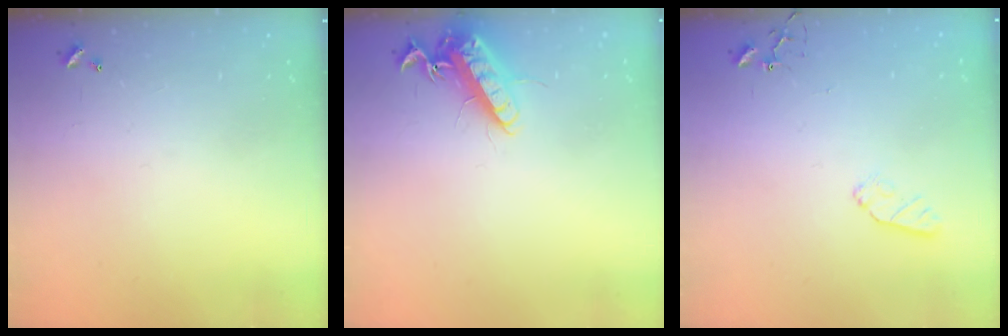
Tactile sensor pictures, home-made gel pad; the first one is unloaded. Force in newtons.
{"total": 14.3, "press": 14.1, "slide": 2.1}
{"total": 6.1, "press": 6.1, "slide": 0.8}